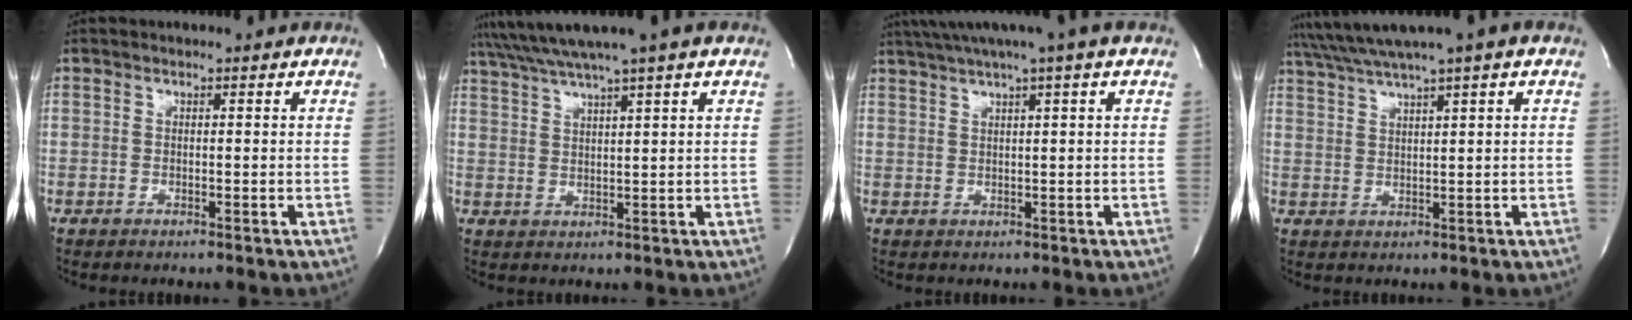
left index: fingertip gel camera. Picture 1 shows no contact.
{"total": 8.3, "force": [6.5, -1.6, 4.9], "torque": [-0.089, 0.027, 0.106]}
{"total": 7.2, "force": [5.1, -1.3, 4.9], "torque": [-0.081, 0.029, 0.077]}
{"total": 6.9, "force": [5.2, -1.3, 4.4], "torque": [-0.083, 0.027, 0.093]}